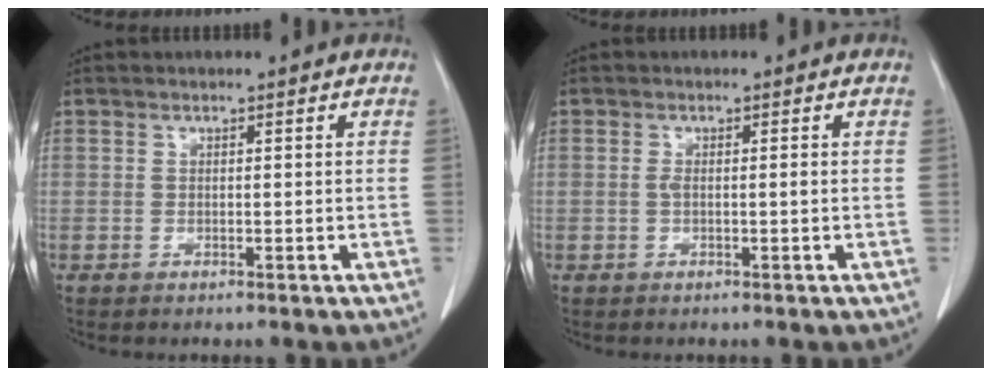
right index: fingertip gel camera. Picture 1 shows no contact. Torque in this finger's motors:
{"motor_torque": [0.10, 0.07, 0.03, 0.01]}